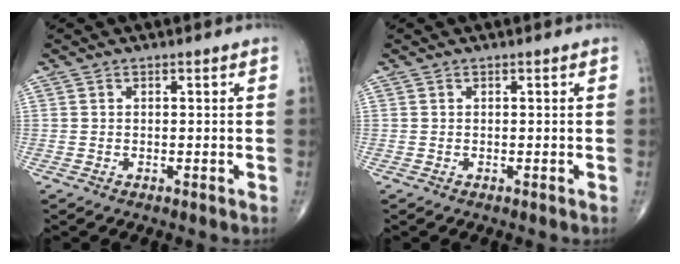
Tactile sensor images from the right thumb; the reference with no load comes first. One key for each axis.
{"total": 0.0}